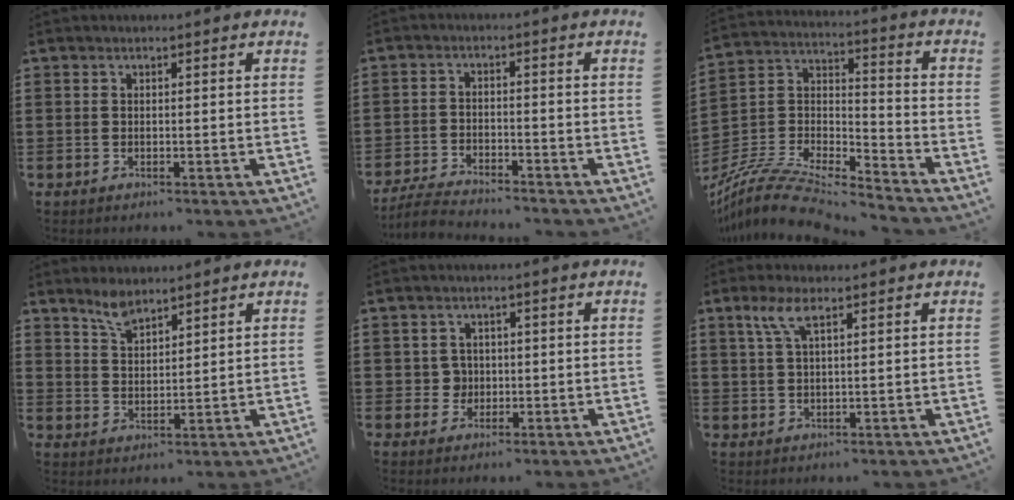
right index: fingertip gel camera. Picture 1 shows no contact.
{"total": 4.1, "force": [-4.0, 0.4, 0.6], "torque": [-0.027, -0.001, -0.087]}
{"total": 10.0, "force": [-9.0, 2.2, 3.7], "torque": [-0.083, 0.012, -0.183]}
{"total": 4.2, "force": [3.6, 1.3, 1.8], "torque": [-0.046, -0.004, 0.067]}
{"total": 2.7, "force": [-0.2, 2.6, 1.0], "torque": [-0.028, 0.007, -0.007]}
{"total": 4.2, "force": [2.2, 1.1, 3.4], "torque": [-0.074, 0.007, 0.038]}